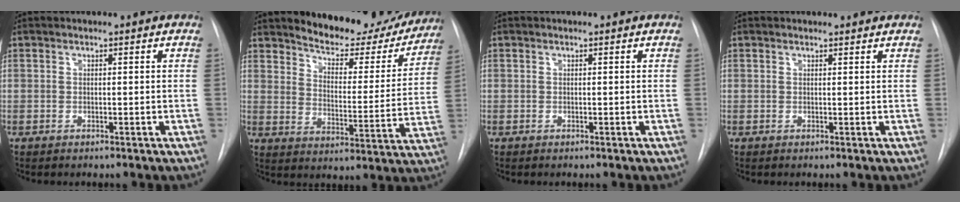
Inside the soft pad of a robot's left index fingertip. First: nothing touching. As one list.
[{"total": 17.3, "force": [15.7, 5.2, 4.9], "torque": [-0.046, -0.033, 0.202]}, {"total": 0.0}, {"total": 1.8, "force": [1.8, 0.4, 0.0], "torque": [-0.010, 0.007, 0.022]}]